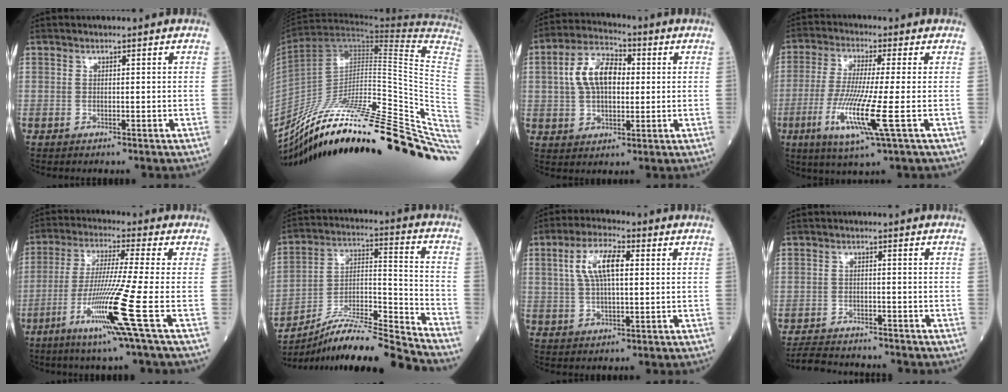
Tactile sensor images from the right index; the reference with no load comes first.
{"total": 35.6, "force": [-24.0, 3.4, 26.0], "torque": [-0.270, -0.012, -0.354]}
{"total": 9.6, "force": [1.4, 5.4, 7.8], "torque": [-0.155, 0.025, 0.026]}
{"total": 10.7, "force": [-3.1, -0.4, 10.3], "torque": [-0.213, -0.027, -0.064]}
{"total": 12.8, "force": [-5.0, -2.5, 11.5], "torque": [-0.226, -0.034, -0.099]}
{"total": 17.4, "force": [-15.9, -1.5, 6.9], "torque": [-0.124, 0.019, -0.282]}
{"total": 8.2, "force": [2.1, 2.7, 7.4], "torque": [-0.151, 0.017, 0.039]}
{"total": 6.2, "force": [-6.0, 1.0, 1.0], "torque": [-0.016, -0.015, -0.100]}